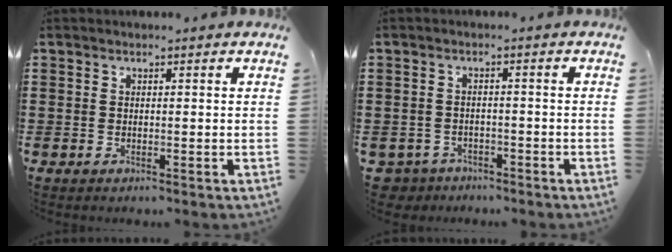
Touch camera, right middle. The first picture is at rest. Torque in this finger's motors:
{"motor_torque": [-0.15, 0.05, 0.00, -0.02]}